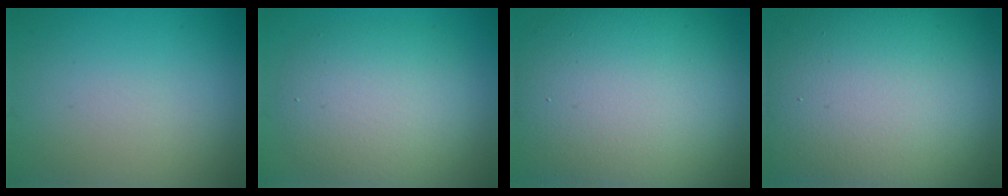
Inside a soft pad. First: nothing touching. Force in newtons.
{"total": 6.3, "press": 6.3, "slide": 0.3}
{"total": 15.2, "press": 15.2, "slide": 0.5}
{"total": 18.3, "press": 18.3, "slide": 1.0}